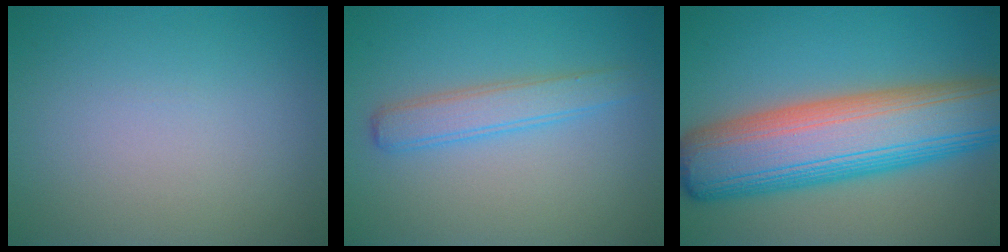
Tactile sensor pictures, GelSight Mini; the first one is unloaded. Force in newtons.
{"total": 2.9, "press": 2.9, "slide": 0.1}
{"total": 13.1, "press": 13.1, "slide": 0.4}